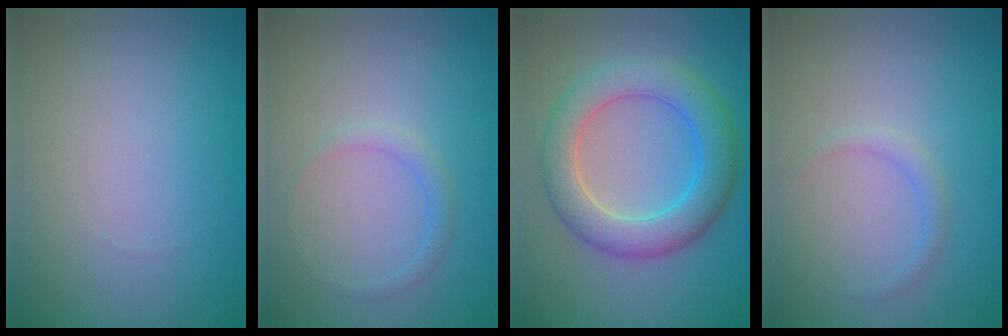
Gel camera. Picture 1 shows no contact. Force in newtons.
{"total": 1.1, "press": 1.1, "slide": 0.1}
{"total": 6.1, "press": 6.1, "slide": 0.2}
{"total": 1.0, "press": 1.0, "slide": 0.0}